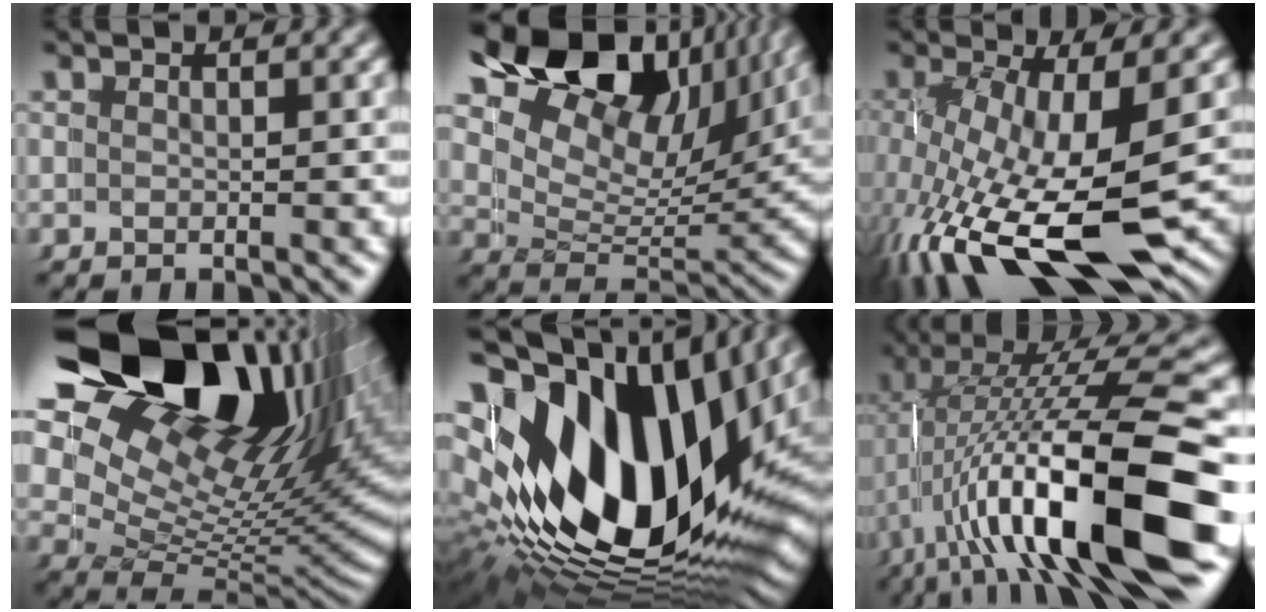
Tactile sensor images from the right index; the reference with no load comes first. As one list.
[{"total": 18.2, "force": [8.1, 11.9, 11.2], "torque": [-0.188, 0.026, 0.102]}, {"total": 9.8, "force": [-2.7, 4.2, 8.5], "torque": [-0.179, -0.048, -0.017]}, {"total": 26.2, "force": [5.7, 16.5, 19.6], "torque": [-0.294, 0.006, 0.075]}, {"total": 24.4, "force": [1.6, 14.6, 19.4], "torque": [-0.331, -0.031, 0.039]}, {"total": 15.2, "force": [-2.0, 5.0, 14.2], "torque": [-0.222, 0.002, -0.020]}]